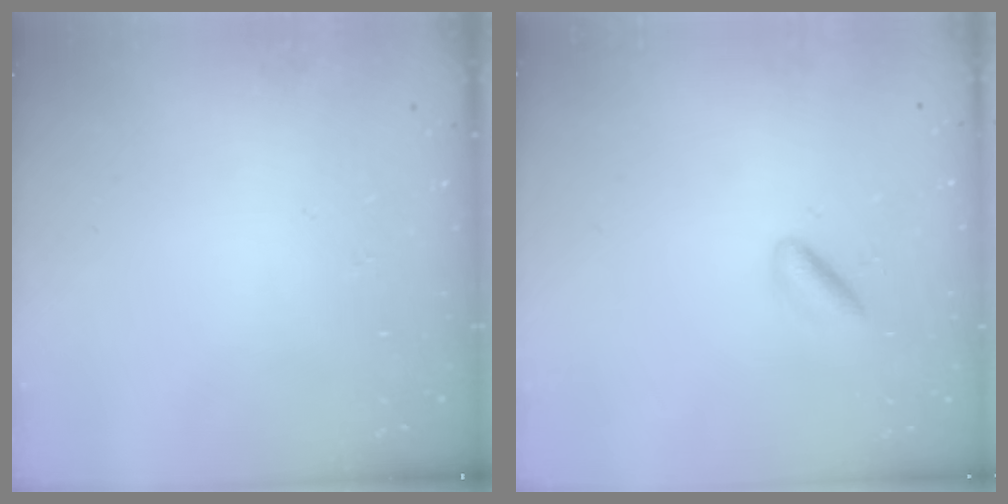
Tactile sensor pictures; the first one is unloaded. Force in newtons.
{"total": 3.4, "press": 3.3, "slide": 0.9}